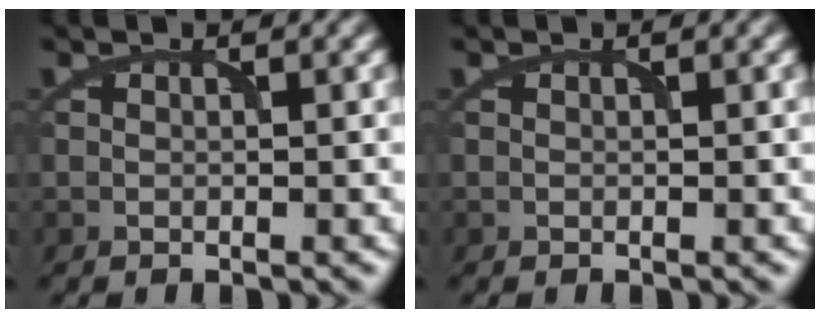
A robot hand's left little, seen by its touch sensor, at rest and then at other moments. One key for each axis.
{"total": 0.0}